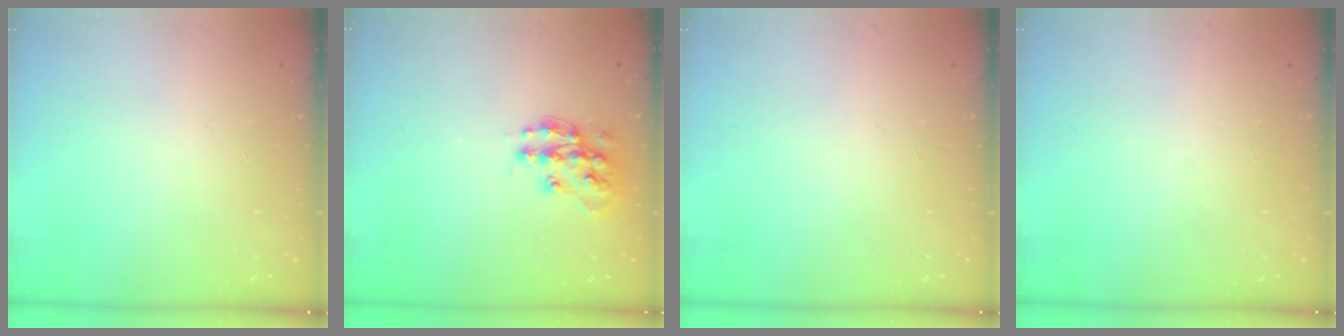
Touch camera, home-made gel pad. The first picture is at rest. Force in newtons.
{"total": 13.3, "press": 13.3, "slide": 0.7}
{"total": 0.0}
{"total": 0.0}